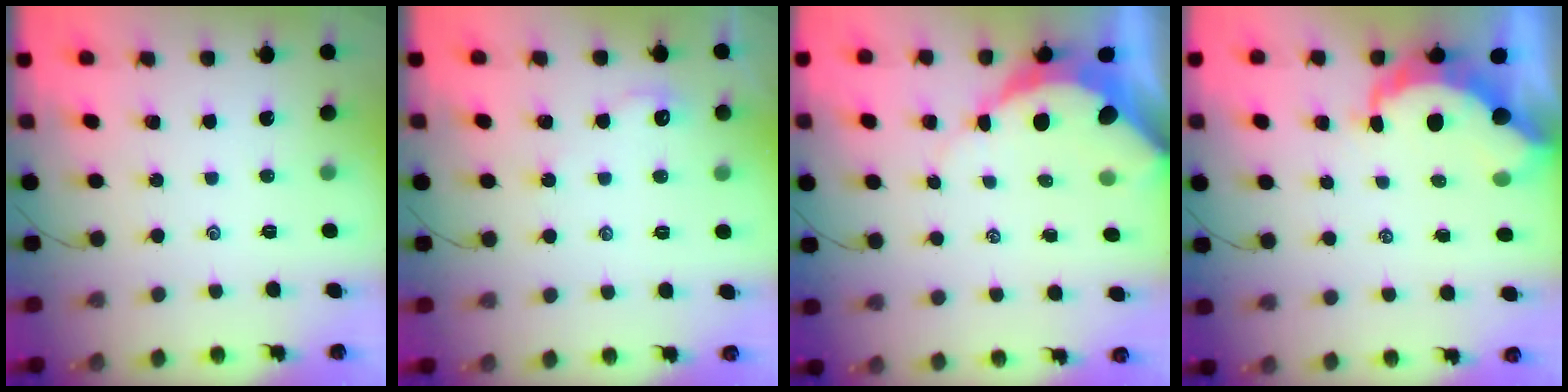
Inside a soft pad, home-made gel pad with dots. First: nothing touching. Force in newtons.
{"total": 1.8, "press": 1.8, "slide": 0.3}
{"total": 8.7, "press": 8.6, "slide": 0.9}
{"total": 8.8, "press": 8.7, "slide": 1.0}